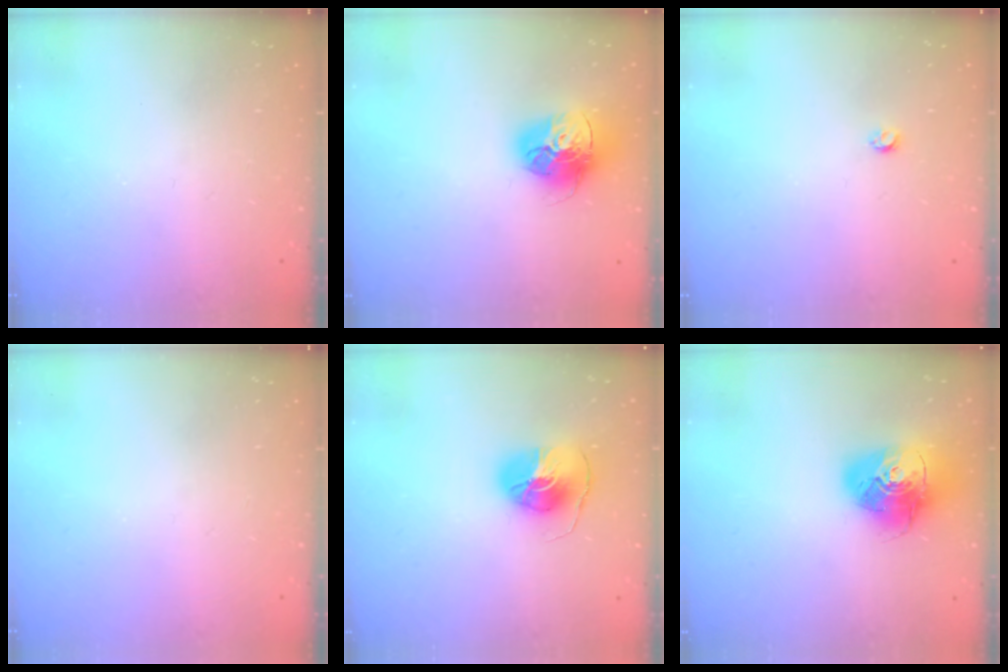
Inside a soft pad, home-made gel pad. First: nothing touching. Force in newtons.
{"total": 16.2, "press": 16.1, "slide": 1.6}
{"total": 2.9, "press": 2.8, "slide": 0.5}
{"total": 0.0}
{"total": 8.7, "press": 8.7, "slide": 0.7}
{"total": 17.5, "press": 17.4, "slide": 2.0}